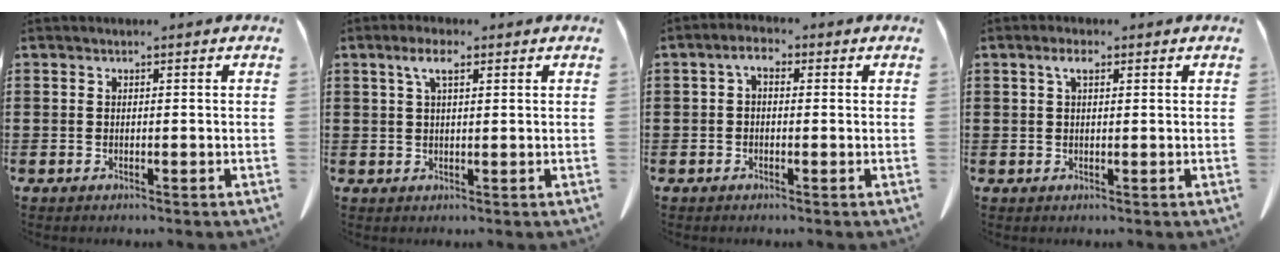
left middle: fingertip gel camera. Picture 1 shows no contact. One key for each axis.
{"total": 4.0, "fx": 1.9, "fy": 1.1, "fz": 3.3, "tx": -0.071, "ty": 0.007, "tz": 0.033}
{"total": 2.6, "fx": -0.5, "fy": 1.3, "fz": 2.2, "tx": -0.046, "ty": 0.010, "tz": -0.012}
{"total": 2.5, "fx": 1.1, "fy": 1.0, "fz": 2.1, "tx": -0.046, "ty": 0.005, "tz": 0.018}